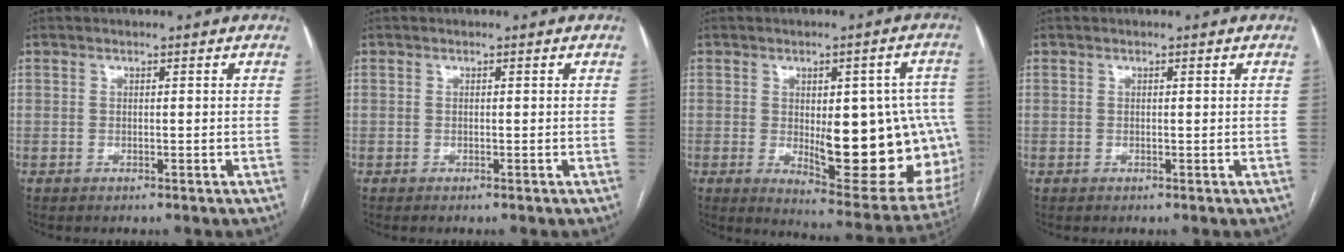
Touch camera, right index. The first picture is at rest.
{"total": 0.0}
{"total": 20.2, "force": [-1.6, 7.2, 18.8], "torque": [-0.174, 0.013, 0.008]}
{"total": 0.0}